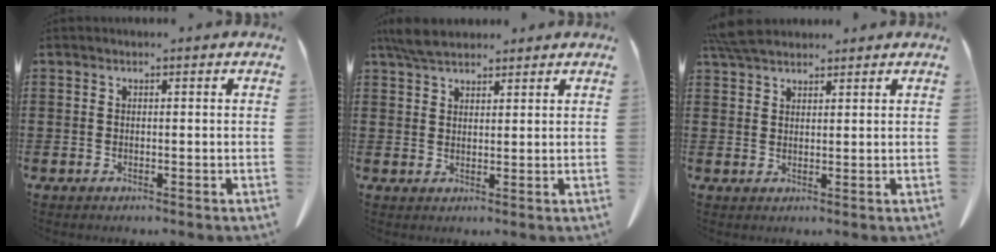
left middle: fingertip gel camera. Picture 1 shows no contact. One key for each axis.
{"total": 4.4, "fx": 3.8, "fy": 1.2, "fz": 1.8, "tx": -0.045, "ty": 0.000, "tz": 0.072}
{"total": 4.7, "fx": 4.1, "fy": 1.1, "fz": 1.9, "tx": -0.048, "ty": -0.001, "tz": 0.079}